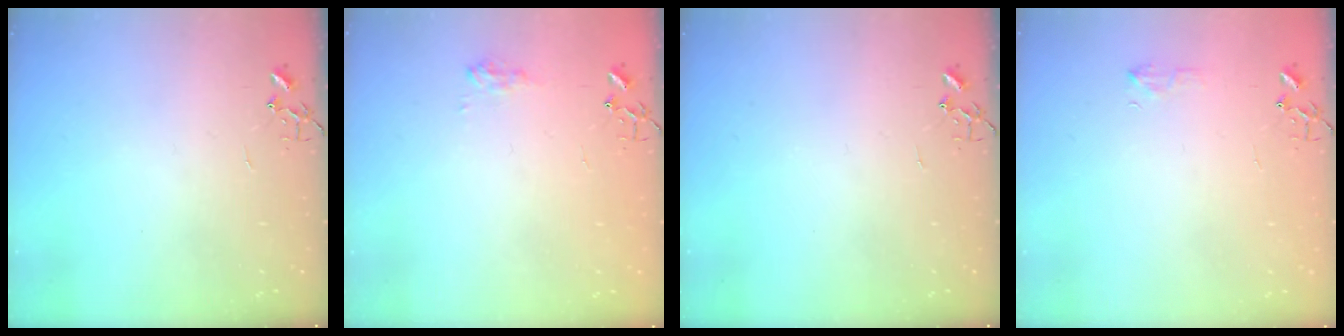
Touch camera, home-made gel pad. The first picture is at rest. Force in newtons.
{"total": 7.8, "press": 7.8, "slide": 0.7}
{"total": 0.0}
{"total": 6.0, "press": 6.0, "slide": 0.6}